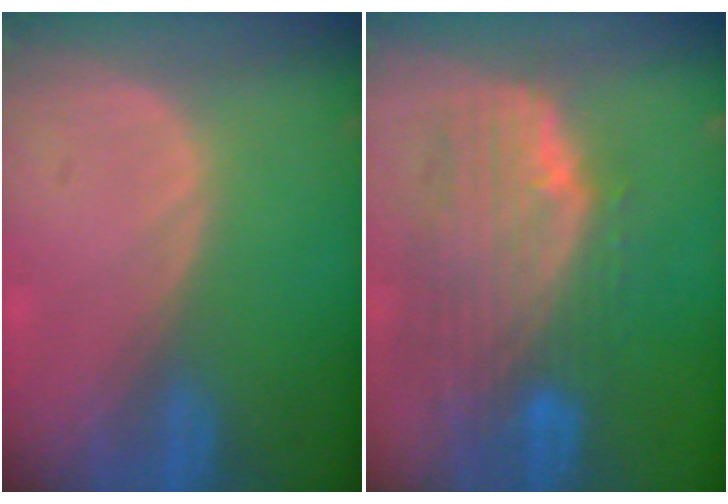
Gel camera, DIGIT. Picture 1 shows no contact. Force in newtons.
{"total": 10.2, "press": 8.9, "slide": 4.8}